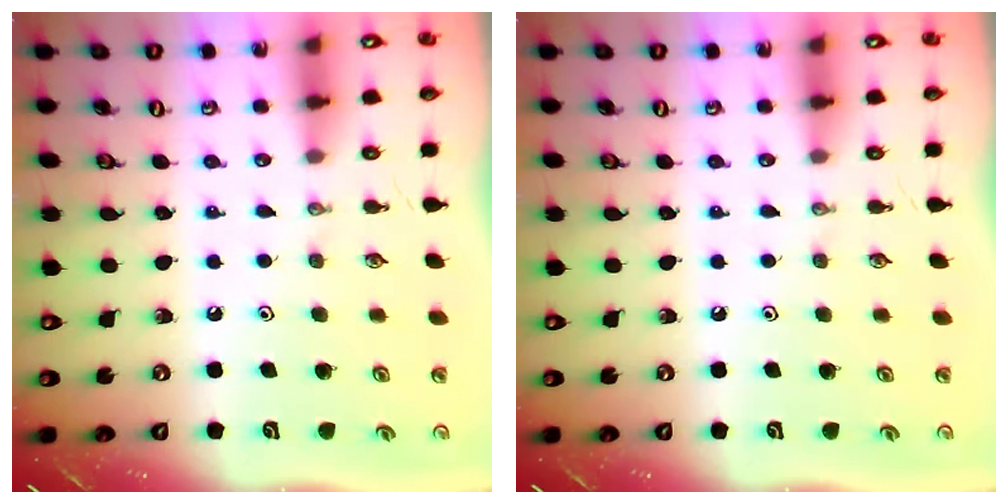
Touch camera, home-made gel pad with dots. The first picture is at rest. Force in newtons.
{"total": 0.0}